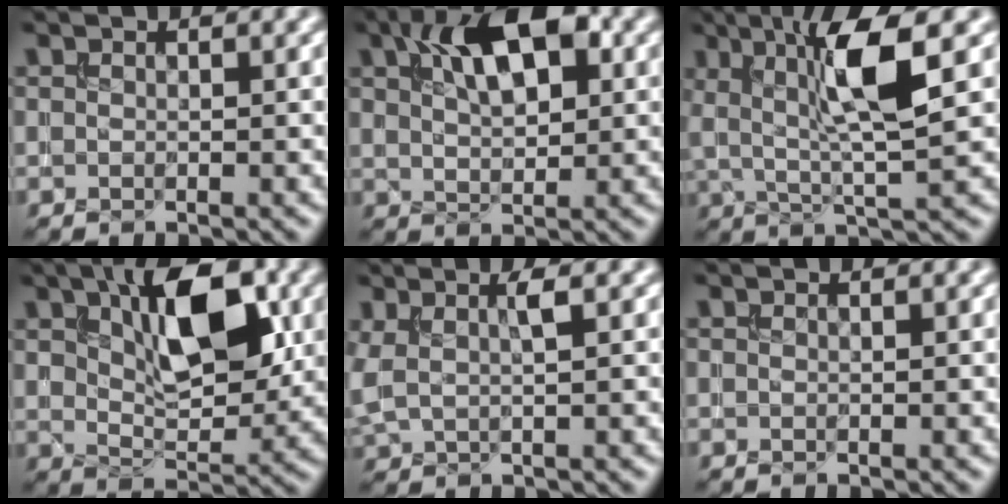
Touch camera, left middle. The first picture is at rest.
{"total": 7.7, "force": [2.9, 3.7, 6.1], "torque": [-0.098, 0.020, 0.043]}
{"total": 7.4, "force": [1.8, 1.5, 7.0], "torque": [-0.126, 0.000, 0.037]}
{"total": 9.0, "force": [2.7, 4.3, 7.4], "torque": [-0.118, 0.006, 0.049]}
{"total": 2.2, "force": [0.6, 0.6, 2.0], "torque": [-0.041, 0.002, 0.017]}
{"total": 0.0}